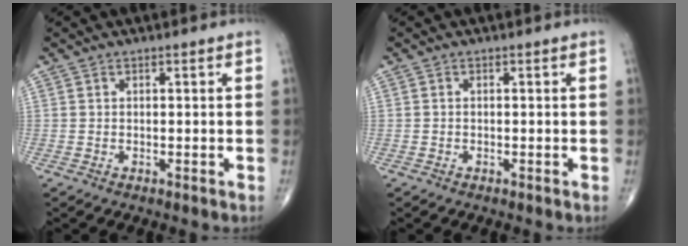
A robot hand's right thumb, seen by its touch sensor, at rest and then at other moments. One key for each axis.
{"total": 0.0}